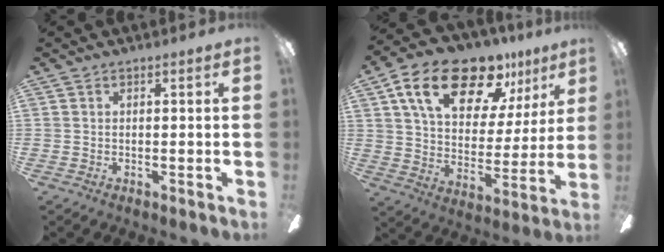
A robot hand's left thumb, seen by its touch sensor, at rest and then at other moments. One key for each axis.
{"total": 21.7, "fx": 13.2, "fy": 10.8, "fz": 13.3, "tx": -0.223, "ty": -0.061, "tz": 0.228}